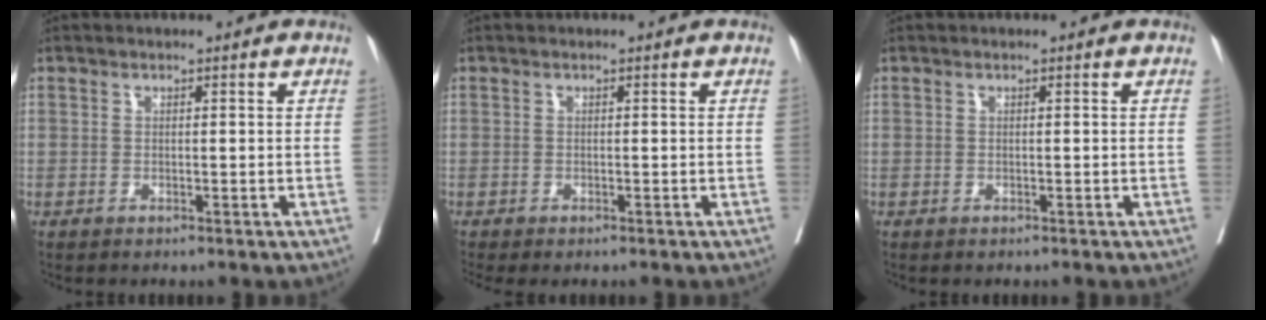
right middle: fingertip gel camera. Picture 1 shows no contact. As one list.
[{"total": 1.8, "force": [-1.5, 0.4, 0.8], "torque": [-0.008, -0.005, -0.024]}, {"total": 0.0}]